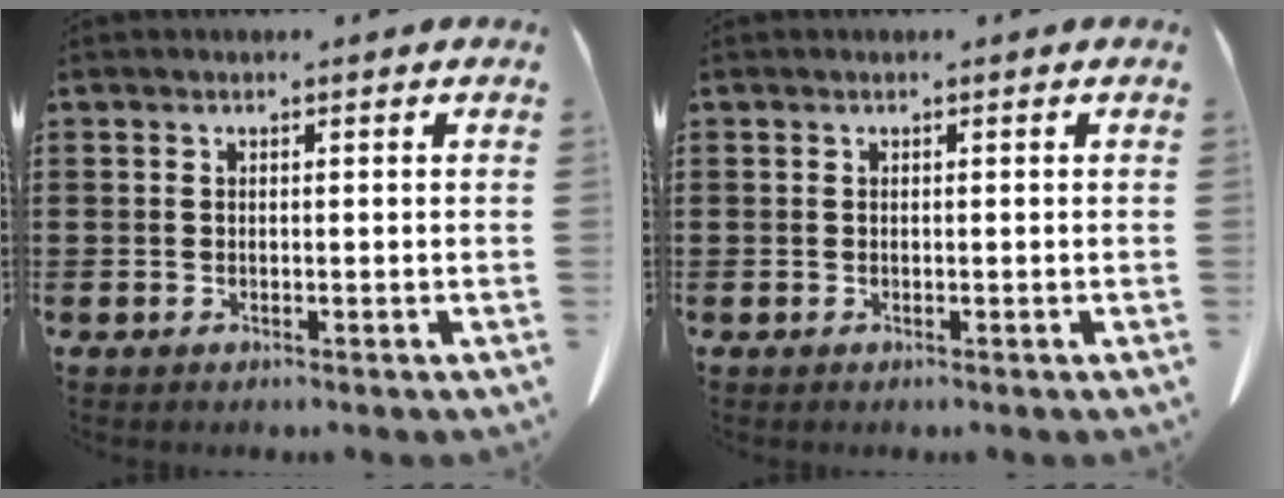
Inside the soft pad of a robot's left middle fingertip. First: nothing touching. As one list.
[{"total": 0.0}]